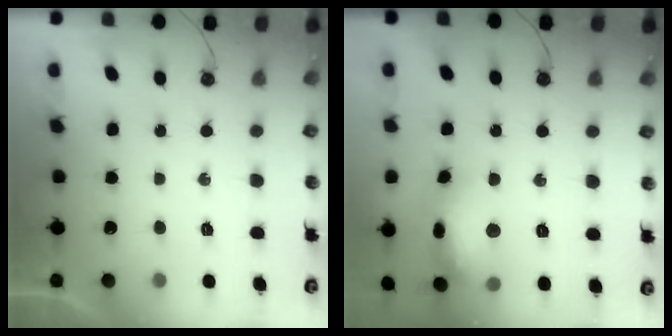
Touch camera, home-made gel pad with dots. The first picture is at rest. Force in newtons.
{"total": 15.7, "press": 15.6, "slide": 1.3}